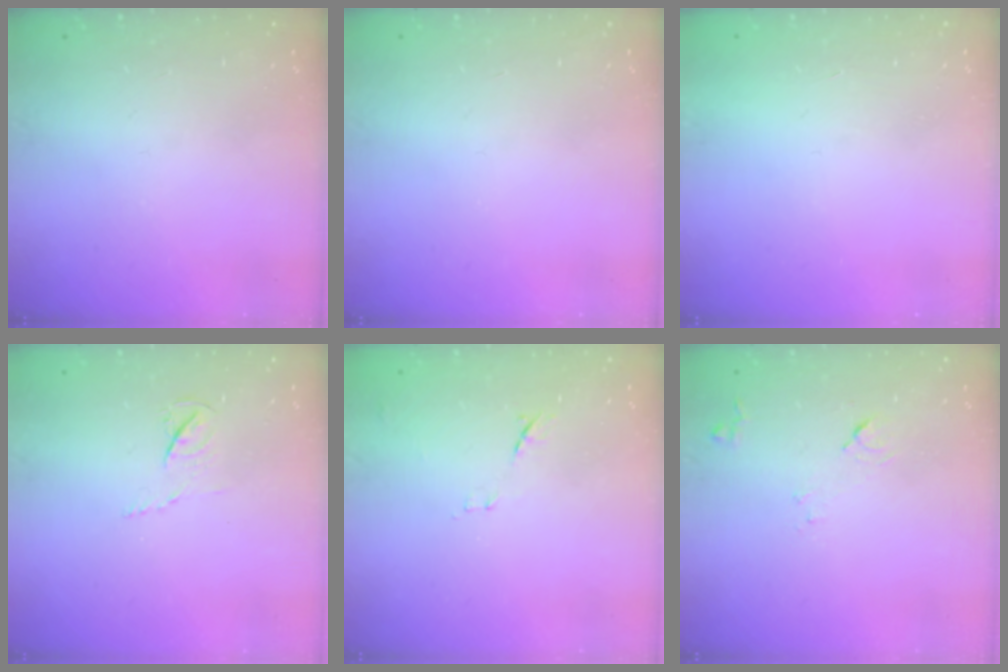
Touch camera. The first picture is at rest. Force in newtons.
{"total": 0.0}
{"total": 1.5, "press": 1.5, "slide": 0.1}
{"total": 4.4, "press": 4.4, "slide": 0.6}
{"total": 7.5, "press": 7.5, "slide": 0.8}
{"total": 8.0, "press": 7.9, "slide": 0.8}